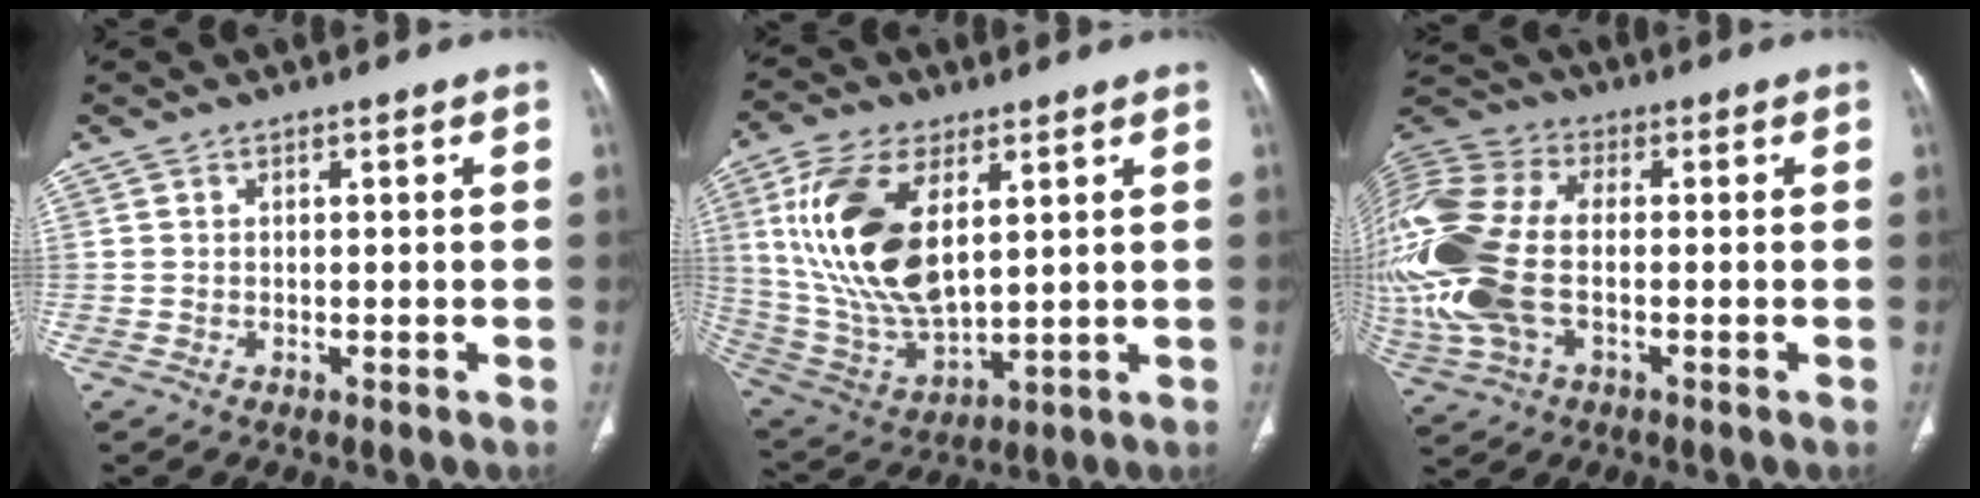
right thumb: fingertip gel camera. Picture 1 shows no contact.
{"total": 19.8, "force": [5.5, 10.1, 16.2], "torque": [-0.322, -0.024, 0.113]}
{"total": 23.9, "force": [-2.1, 14.5, 18.9], "torque": [-0.488, 0.004, -0.030]}